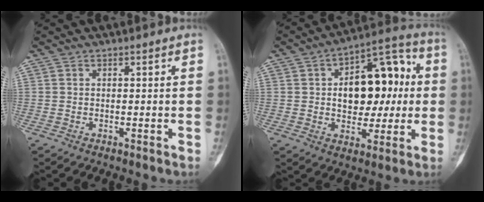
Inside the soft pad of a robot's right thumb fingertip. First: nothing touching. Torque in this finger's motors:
{"motor_torque": [1.73, 1.87, 0.79, -0.38, 0.40]}